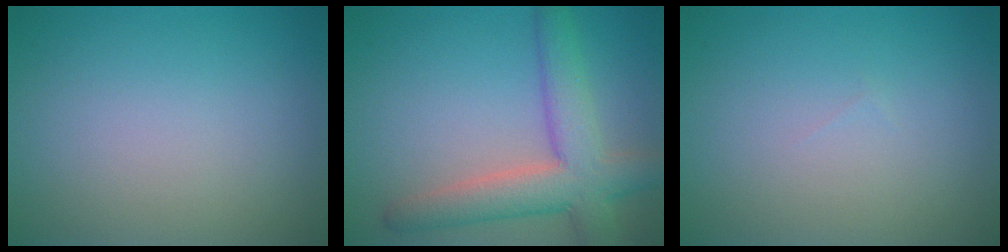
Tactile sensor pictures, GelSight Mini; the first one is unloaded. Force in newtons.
{"total": 6.4, "press": 6.4, "slide": 0.4}
{"total": 0.0}